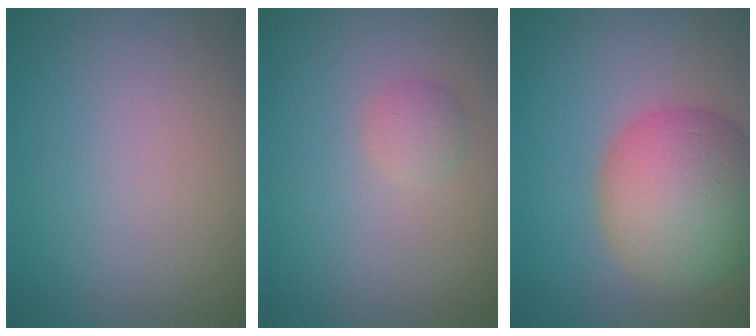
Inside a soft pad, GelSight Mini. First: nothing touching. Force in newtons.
{"total": 1.3, "press": 1.3, "slide": 0.0}
{"total": 9.0, "press": 9.0, "slide": 0.5}